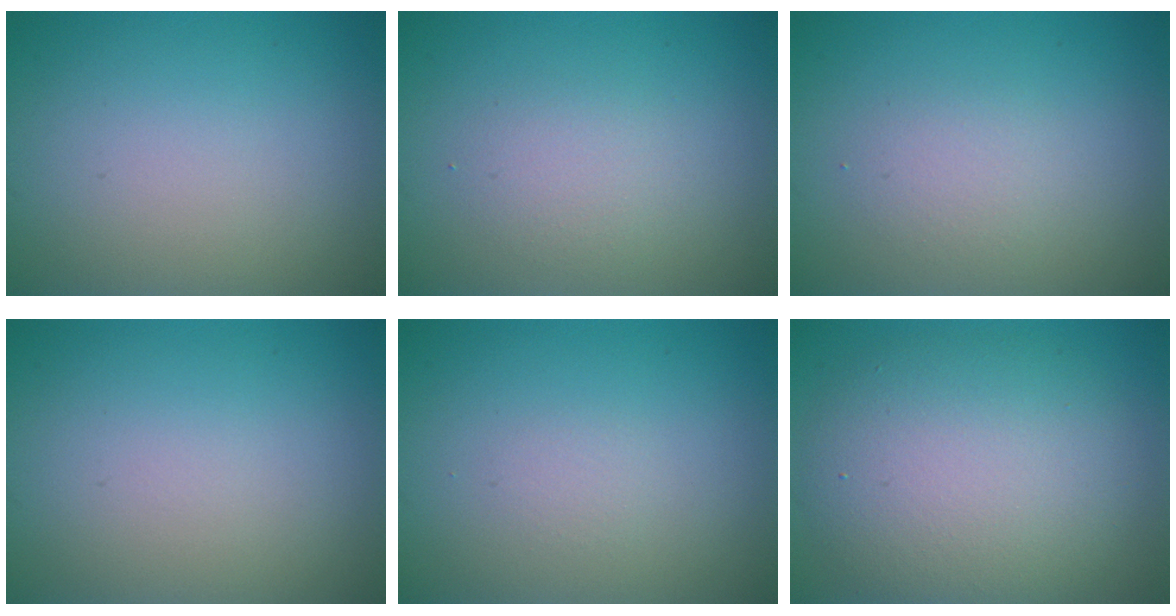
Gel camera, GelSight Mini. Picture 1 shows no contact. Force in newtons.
{"total": 1.9, "press": 1.9, "slide": 0.1}
{"total": 1.6, "press": 1.6, "slide": 0.1}
{"total": 0.0}
{"total": 0.0}
{"total": 8.3, "press": 8.2, "slide": 0.2}